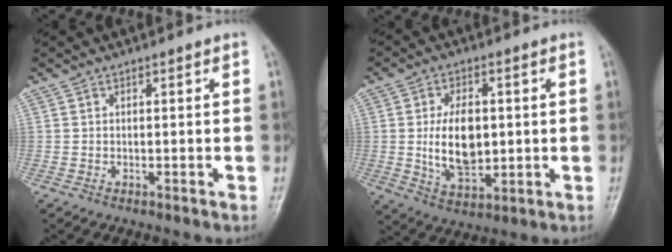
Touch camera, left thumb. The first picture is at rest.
{"total": 10.9, "force": [0.4, 6.2, 9.0], "torque": [-0.146, -0.008, 0.017]}